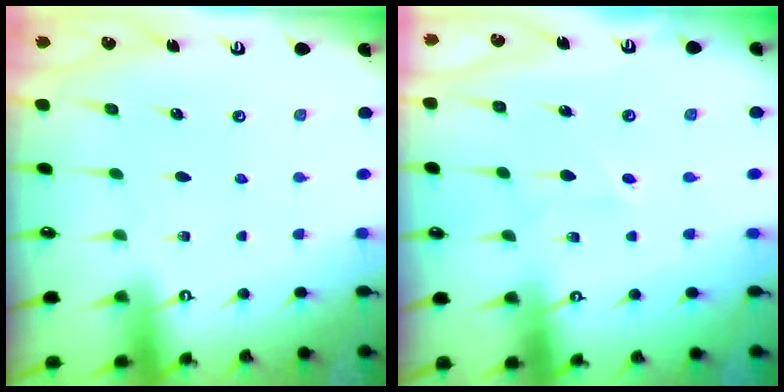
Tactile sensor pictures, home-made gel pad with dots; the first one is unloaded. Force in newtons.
{"total": 3.8, "press": 3.8, "slide": 0.6}